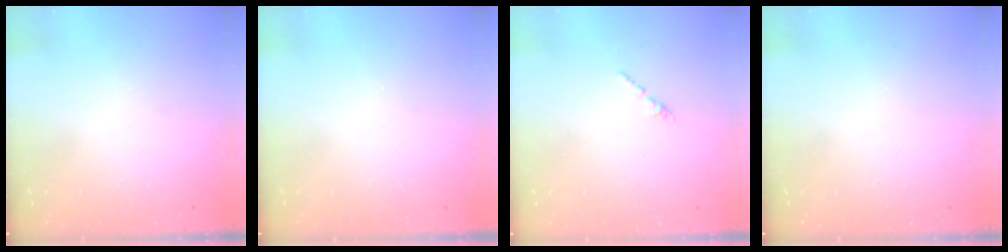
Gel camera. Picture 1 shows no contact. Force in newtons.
{"total": 0.0}
{"total": 0.6, "press": 0.5, "slide": 0.3}
{"total": 0.0}